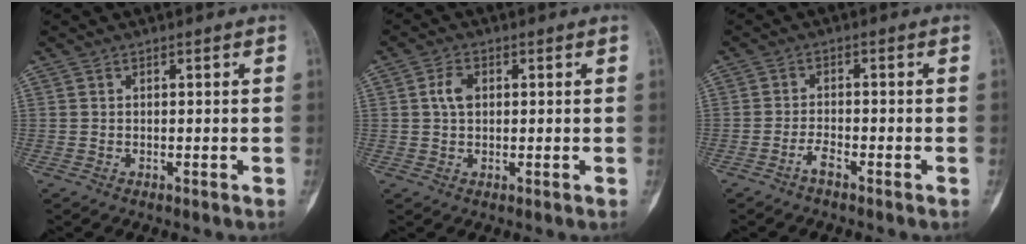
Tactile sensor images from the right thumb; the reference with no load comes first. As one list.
[{"total": 3.4, "force": [0.7, 2.3, 2.5], "torque": [-0.047, 0.004, 0.011]}, {"total": 2.2, "force": [-1.7, 0.6, 1.3], "torque": [-0.029, 0.010, -0.035]}]